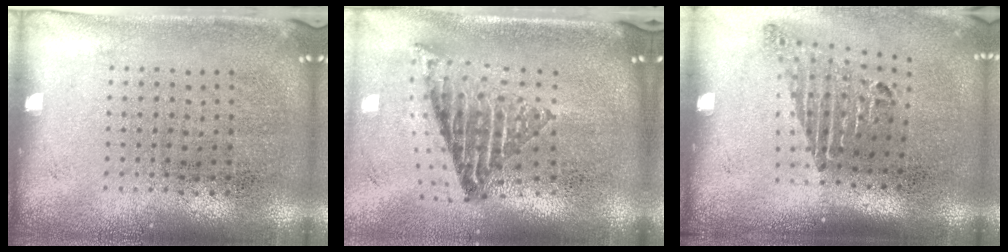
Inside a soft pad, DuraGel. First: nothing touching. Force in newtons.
{"total": 1.9, "press": 1.3, "slide": 1.5}
{"total": 1.8, "press": 1.2, "slide": 1.3}